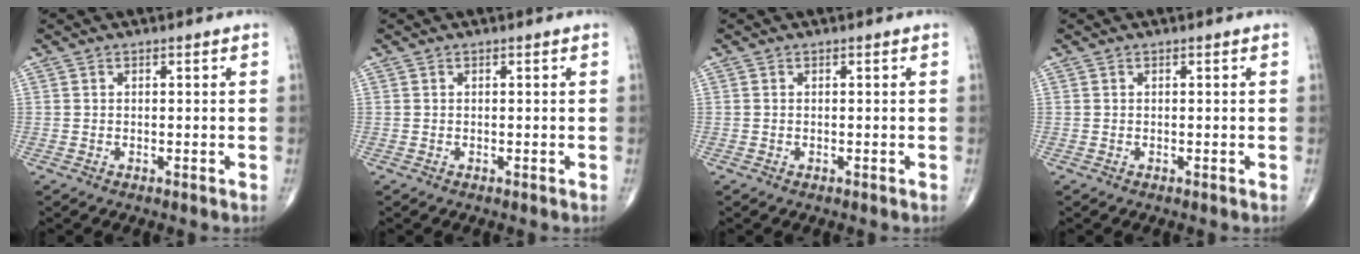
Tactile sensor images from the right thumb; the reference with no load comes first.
{"total": 0.0}
{"total": 0.0}
{"total": 0.0}